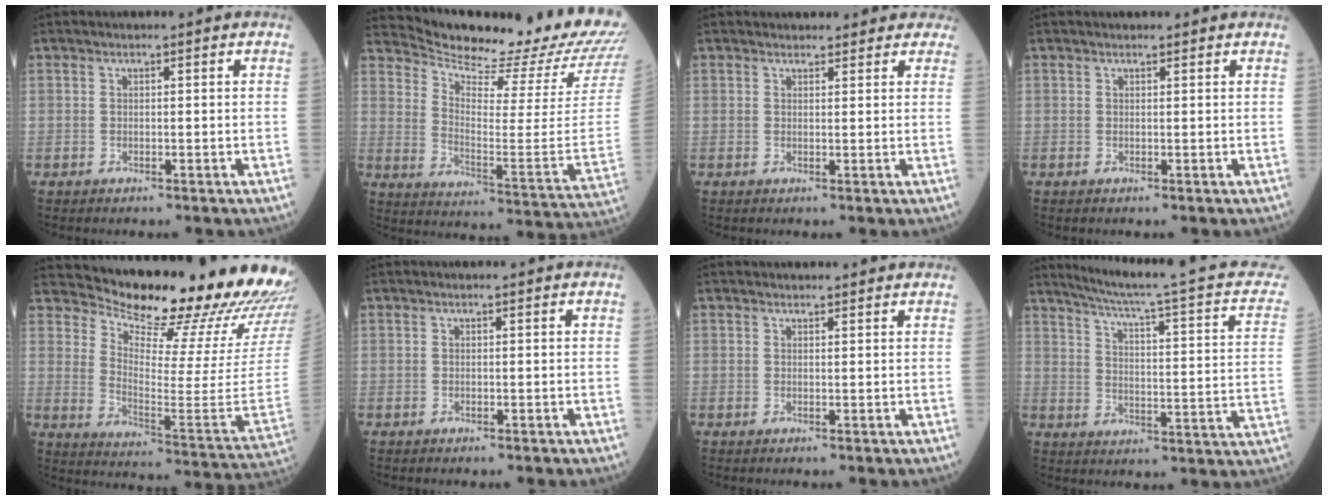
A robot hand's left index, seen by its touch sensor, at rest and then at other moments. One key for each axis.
{"total": 23.5, "fx": 22.2, "fy": 1.2, "fz": 7.7, "tx": -0.135, "ty": -0.115, "tz": 0.287}
{"total": 4.2, "fx": 3.8, "fy": 1.4, "fz": 0.8, "tx": -0.006, "ty": 0.013, "tz": 0.039}
{"total": 1.0, "fx": 1.0, "fy": 0.3, "fz": 0.2, "tx": -0.009, "ty": 0.004, "tz": 0.009}
{"total": 23.7, "fx": 22.9, "fy": 0.9, "fz": 6.2, "tx": -0.117, "ty": -0.153, "tz": 0.290}
{"total": 0.0}
{"total": 2.8, "fx": 2.6, "fy": 0.7, "fz": 0.6, "tx": -0.009, "ty": 0.011, "tz": 0.026}
{"total": 19.4, "fx": 16.2, "fy": 0.7, "fz": 10.7, "tx": -0.157, "ty": -0.044, "tz": 0.190}